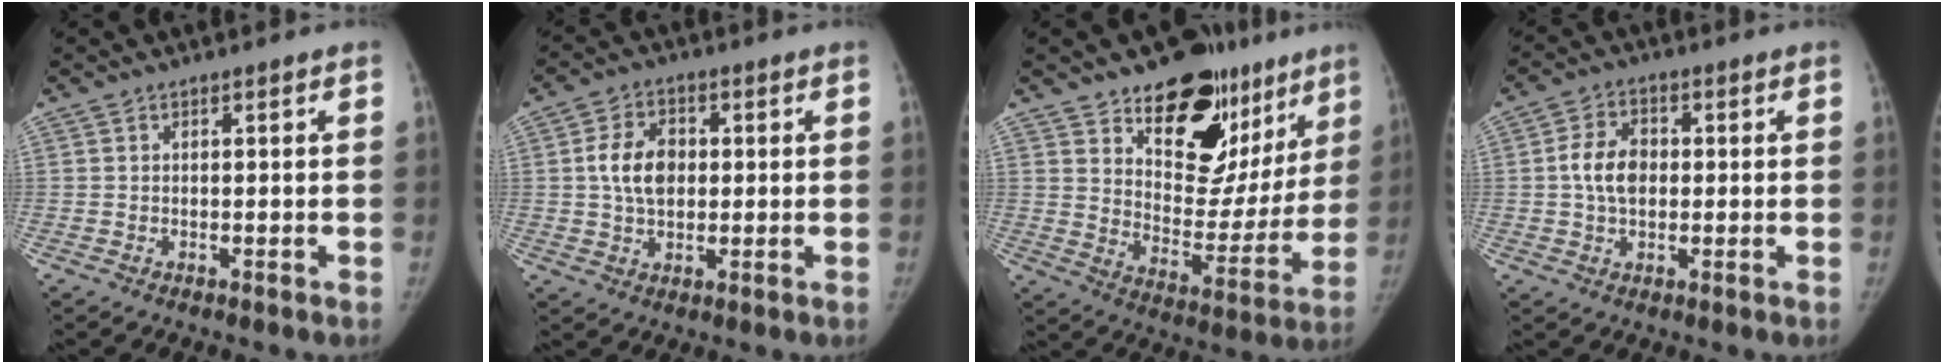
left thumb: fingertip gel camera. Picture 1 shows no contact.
{"total": 8.1, "force": [0.9, 5.6, 5.8], "torque": [-0.088, 0.005, 0.015]}
{"total": 23.1, "force": [14.5, 13.1, 12.5], "torque": [-0.115, -0.069, 0.216]}
{"total": 7.0, "force": [0.3, 4.9, 5.0], "torque": [-0.082, 0.010, 0.003]}